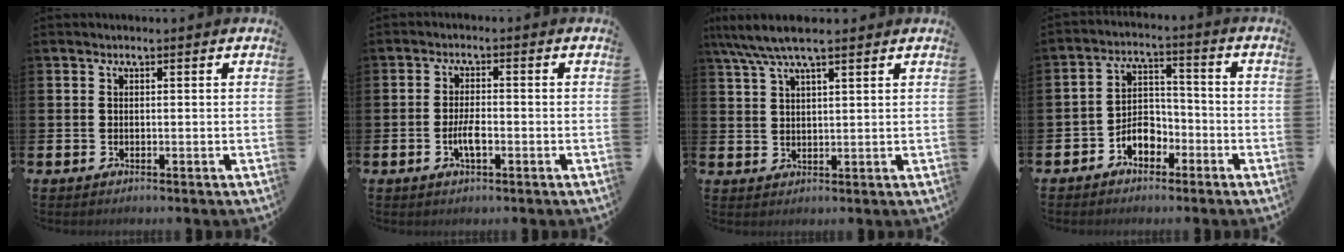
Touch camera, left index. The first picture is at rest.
{"total": 3.2, "force": [-1.0, 1.1, 2.8], "torque": [-0.055, 0.000, -0.022]}
{"total": 6.3, "force": [5.1, 1.2, 3.5], "torque": [-0.076, -0.011, 0.091]}
{"total": 4.8, "force": [-2.9, 3.2, 2.2], "torque": [-0.047, 0.011, -0.057]}